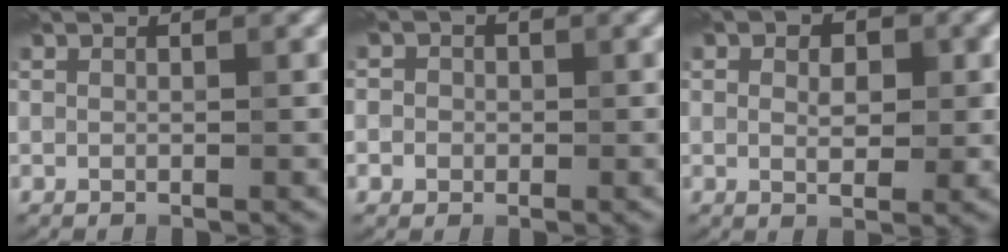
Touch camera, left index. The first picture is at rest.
{"total": 2.2, "force": [0.0, 2.1, 0.7], "torque": [0.012, 0.009, -0.020]}
{"total": 3.2, "force": [0.7, 2.0, 2.4], "torque": [-0.020, -0.001, 0.002]}